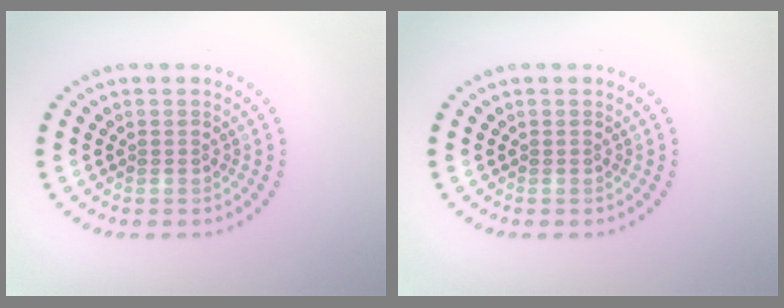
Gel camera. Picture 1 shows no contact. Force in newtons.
{"total": 0.0}